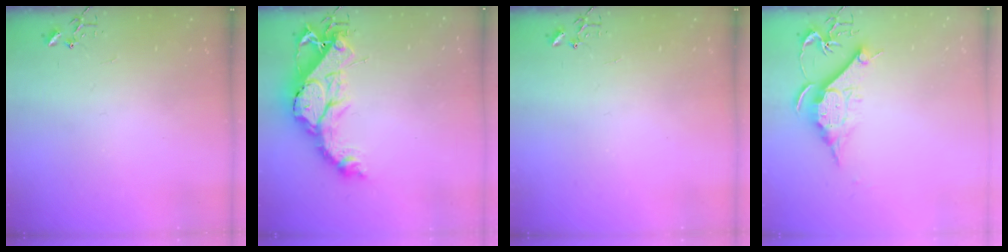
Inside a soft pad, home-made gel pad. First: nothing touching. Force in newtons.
{"total": 18.0, "press": 17.9, "slide": 1.7}
{"total": 0.0}
{"total": 11.7, "press": 11.7, "slide": 0.9}